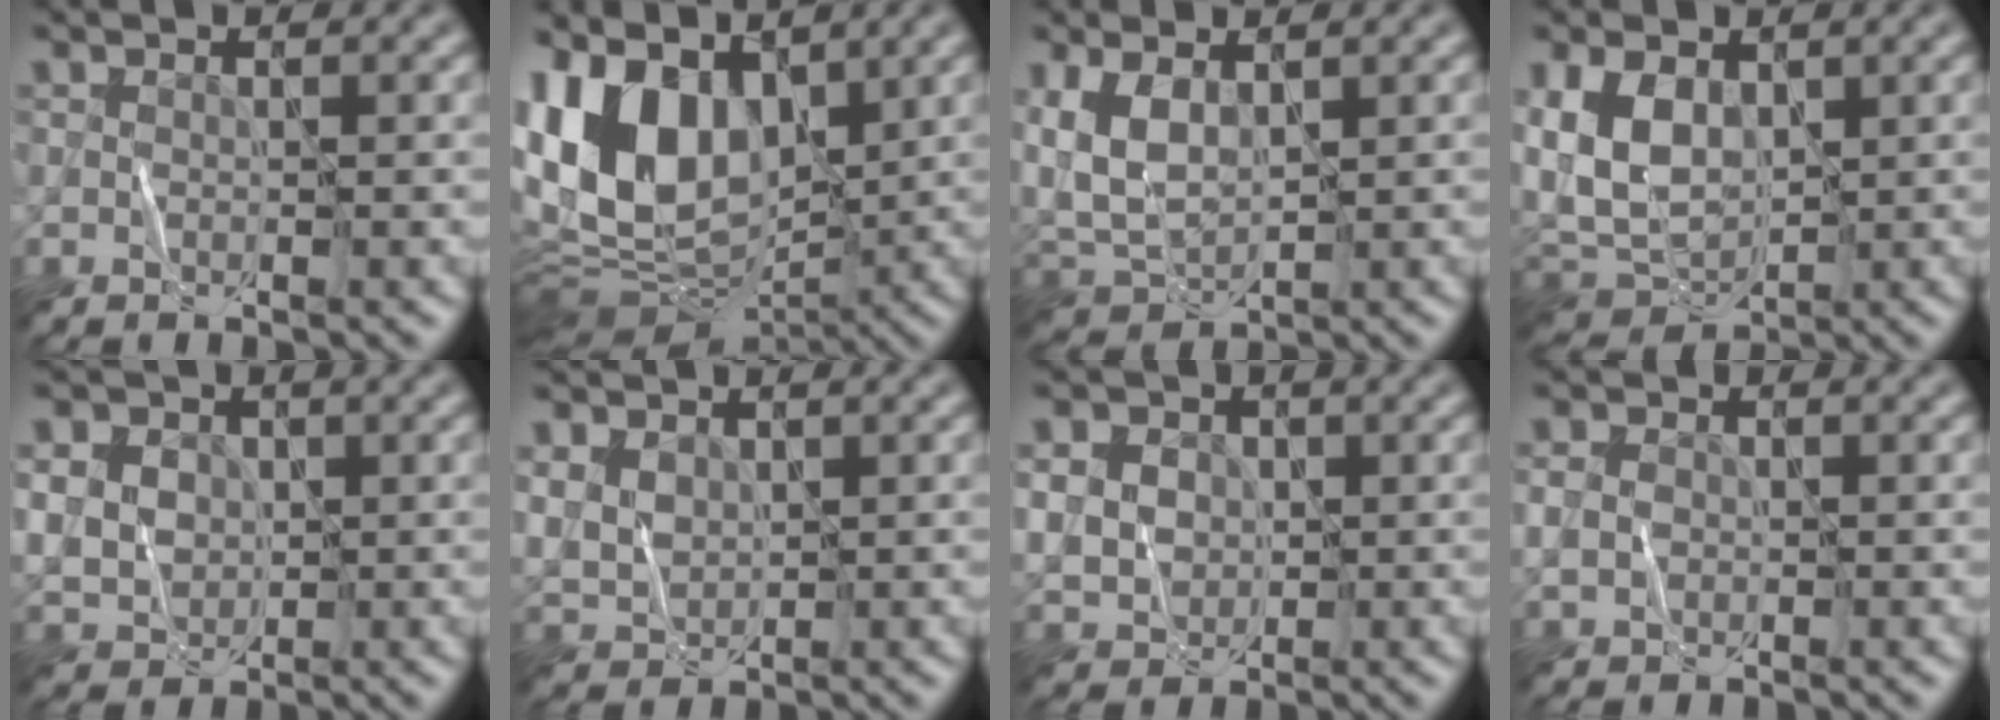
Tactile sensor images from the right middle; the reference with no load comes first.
{"total": 11.1, "force": [2.7, 7.2, 8.1], "torque": [-0.165, 0.008, 0.037]}
{"total": 4.6, "force": [1.0, 2.9, 3.4], "torque": [-0.083, 0.001, 0.014]}
{"total": 6.4, "force": [0.5, 4.5, 4.5], "torque": [-0.106, -0.003, 0.002]}
{"total": 9.1, "force": [2.3, 7.8, 4.1], "torque": [-0.087, 0.026, 0.021]}
{"total": 3.1, "force": [0.8, 2.6, 1.5], "torque": [-0.044, -0.007, 0.022]}
{"total": 8.5, "force": [2.2, 7.3, 3.8], "torque": [-0.084, 0.024, 0.019]}
{"total": 1.6, "force": [-0.3, 1.5, 0.5], "torque": [-0.011, -0.003, -0.006]}